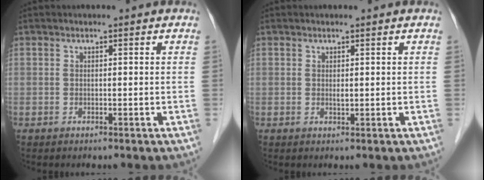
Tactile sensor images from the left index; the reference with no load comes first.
{"total": 0.8, "force": [0.3, 0.2, 0.6], "torque": [-0.012, -0.001, 0.006]}